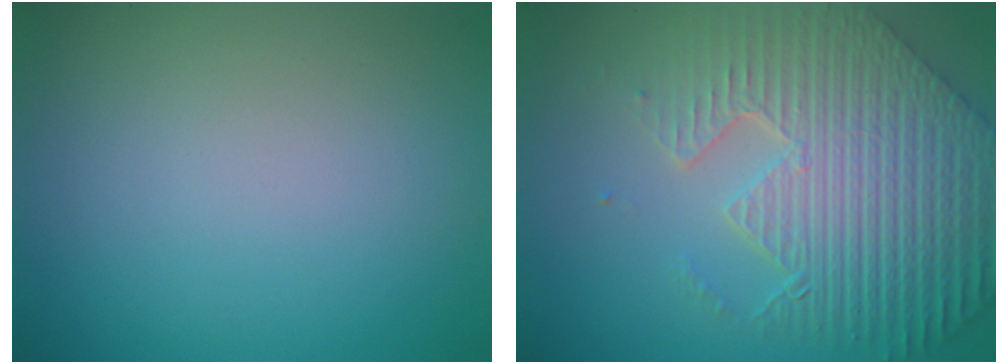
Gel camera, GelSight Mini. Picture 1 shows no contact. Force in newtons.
{"total": 9.4, "press": 6.5, "slide": 6.8}